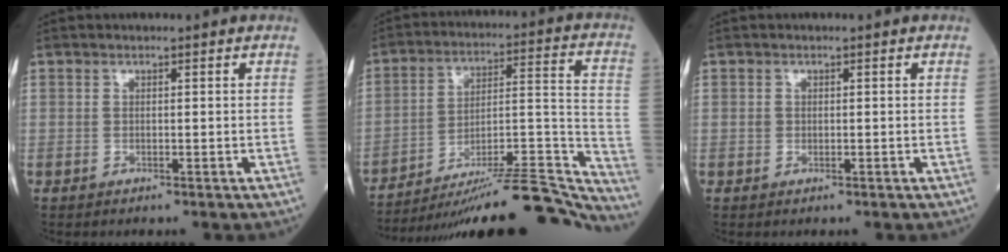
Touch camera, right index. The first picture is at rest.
{"total": 27.9, "force": [-25.7, 0.8, 10.9], "torque": [-0.095, 0.004, -0.369]}
{"total": 0.8, "force": [0.0, 0.7, 0.4], "torque": [-0.010, 0.001, 0.000]}